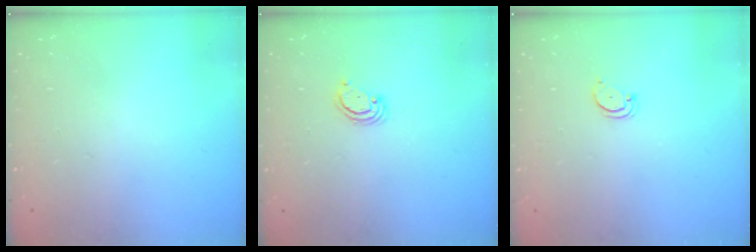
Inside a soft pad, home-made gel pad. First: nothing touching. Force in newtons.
{"total": 2.6, "press": 2.6, "slide": 0.2}
{"total": 2.7, "press": 2.7, "slide": 0.2}